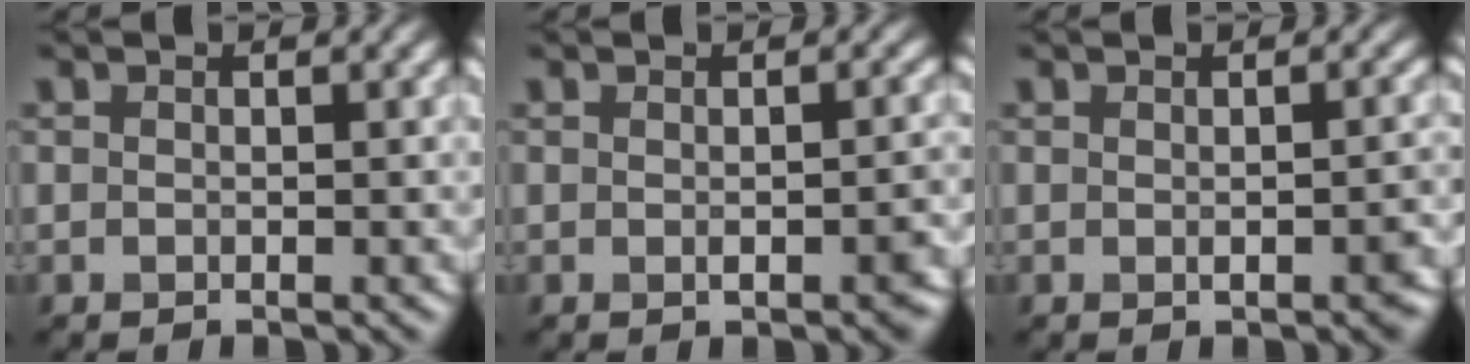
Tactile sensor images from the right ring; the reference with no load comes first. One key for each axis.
{"total": 2.3, "fx": -0.6, "fy": 0.7, "fz": 2.1, "tx": -0.026, "ty": 0.001, "tz": -0.004}
{"total": 2.0, "fx": -0.5, "fy": 0.6, "fz": 1.8, "tx": -0.022, "ty": 0.001, "tz": -0.003}